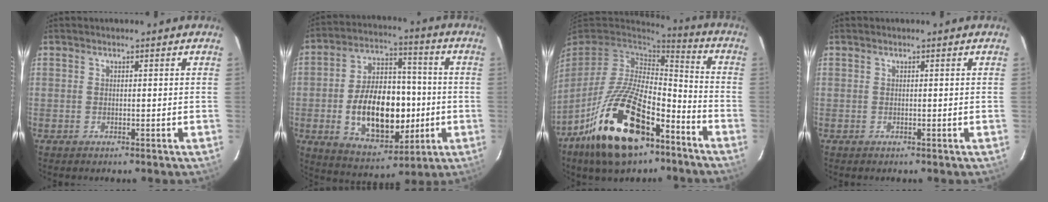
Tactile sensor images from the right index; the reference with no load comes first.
{"total": 18.6, "force": [-3.1, 11.0, 14.7], "torque": [-0.273, 0.020, -0.030]}
{"total": 23.4, "force": [-13.2, 10.8, 16.0], "torque": [-0.319, -0.013, -0.224]}
{"total": 0.0}